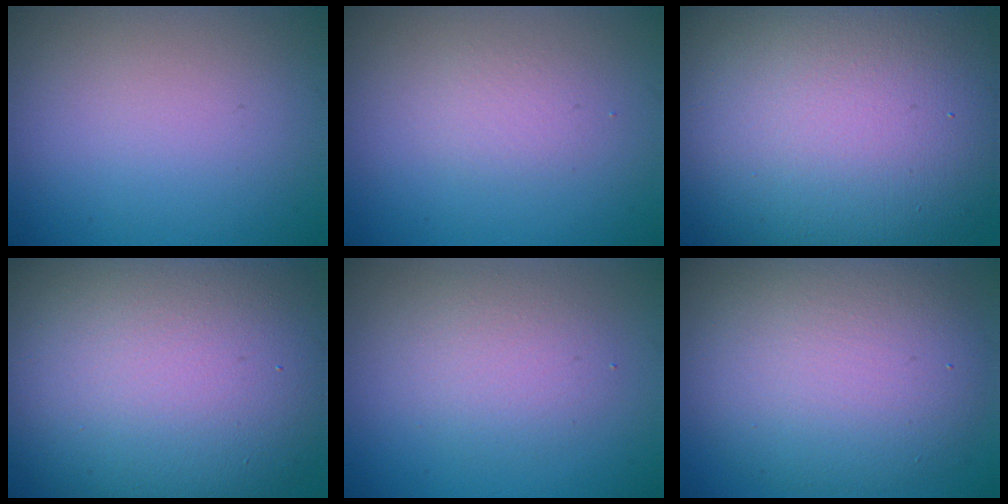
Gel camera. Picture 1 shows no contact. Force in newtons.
{"total": 1.4, "press": 1.4, "slide": 0.1}
{"total": 19.5, "press": 19.4, "slide": 0.8}
{"total": 16.0, "press": 16.0, "slide": 1.3}
{"total": 2.8, "press": 2.8, "slide": 0.1}
{"total": 9.5, "press": 9.4, "slide": 0.5}